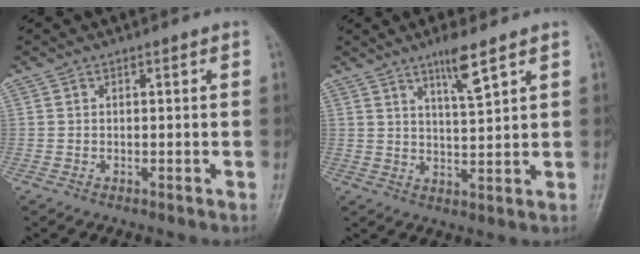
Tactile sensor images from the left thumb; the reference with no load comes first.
{"total": 5.7, "force": [3.7, 0.5, 4.3], "torque": [-0.074, -0.027, 0.069]}